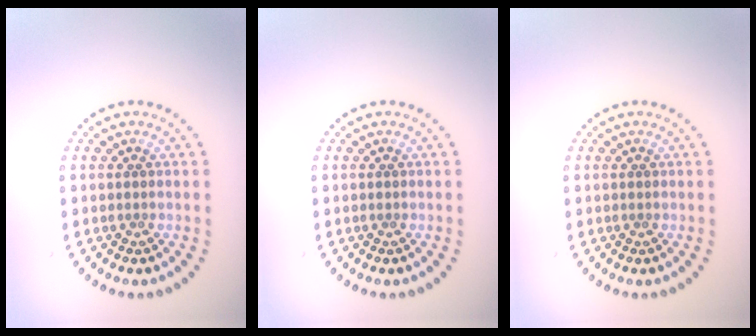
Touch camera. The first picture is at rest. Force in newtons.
{"total": 0.0}
{"total": 0.0}